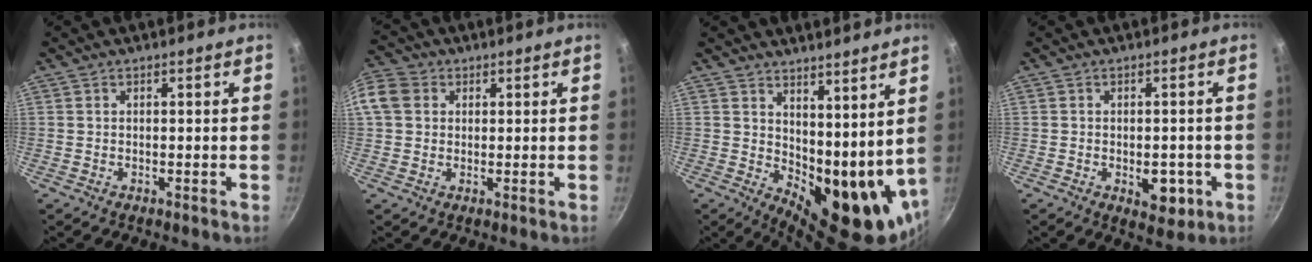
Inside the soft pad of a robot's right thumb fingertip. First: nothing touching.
{"total": 9.6, "force": [2.0, 8.1, 4.7], "torque": [-0.097, 0.018, 0.025]}
{"total": 14.6, "force": [6.7, 6.9, 11.0], "torque": [-0.133, -0.050, 0.117]}
{"total": 6.2, "force": [-1.8, 3.7, 4.6], "torque": [-0.032, 0.005, -0.017]}